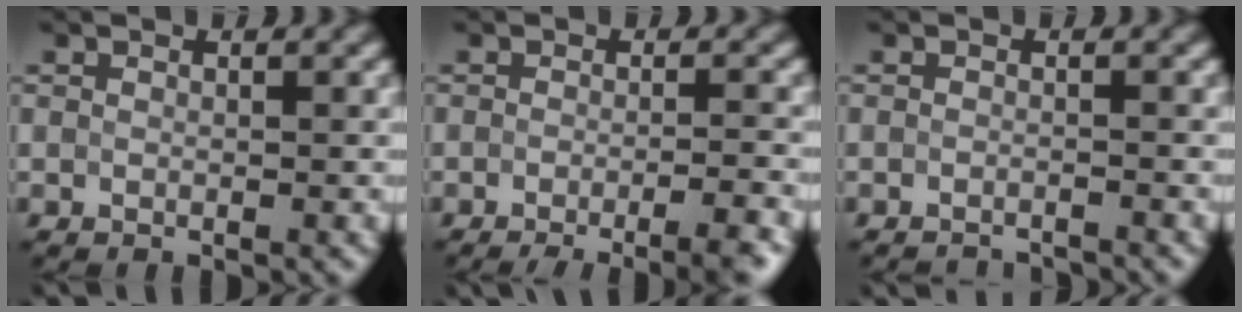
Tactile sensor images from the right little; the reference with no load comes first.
{"total": 6.3, "force": [-4.5, 1.7, 4.1], "torque": [-0.038, 0.002, -0.048]}
{"total": 2.3, "force": [-2.3, -0.1, 0.2], "torque": [0.000, -0.006, -0.030]}